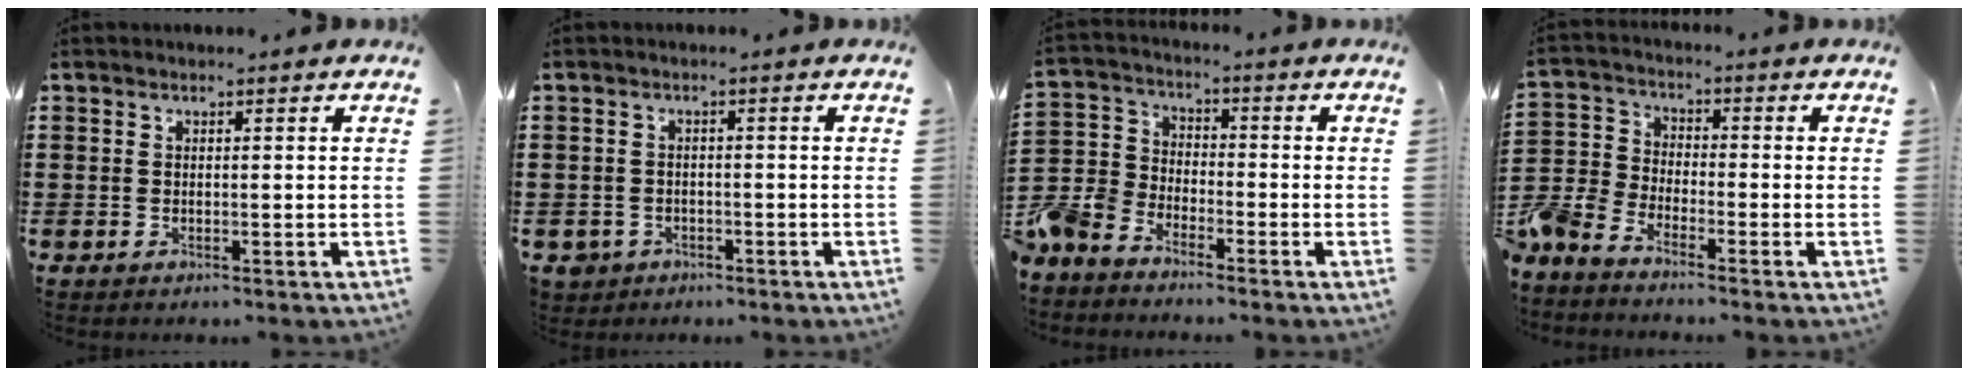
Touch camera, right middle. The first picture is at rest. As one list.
[{"total": 1.7, "force": [-1.2, 1.2, 0.1], "torque": [-0.009, 0.000, -0.029]}, {"total": 6.9, "force": [-6.2, 2.8, 1.0], "torque": [-0.054, 0.004, -0.131]}, {"total": 5.7, "force": [-5.2, 1.7, 1.3], "torque": [-0.062, -0.002, -0.113]}]